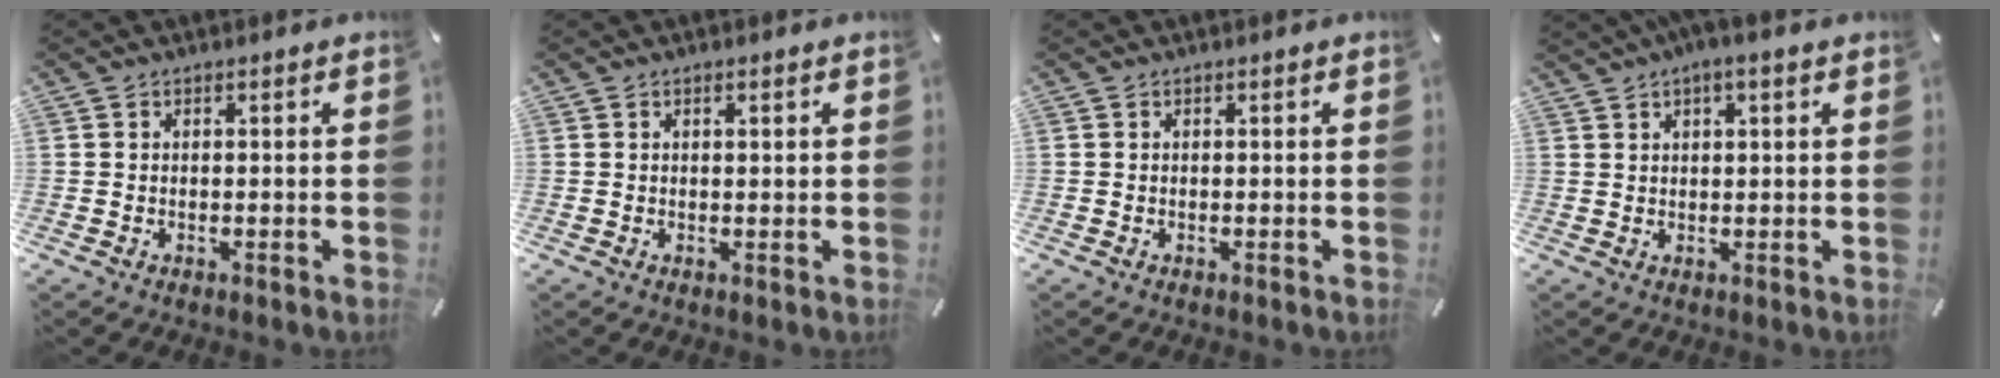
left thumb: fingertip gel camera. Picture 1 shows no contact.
{"total": 0.9, "force": [0.4, 0.2, 0.7], "torque": [-0.014, 0.001, 0.007]}
{"total": 0.0}
{"total": 3.2, "force": [1.9, 0.7, 2.4], "torque": [-0.050, 0.002, 0.034]}